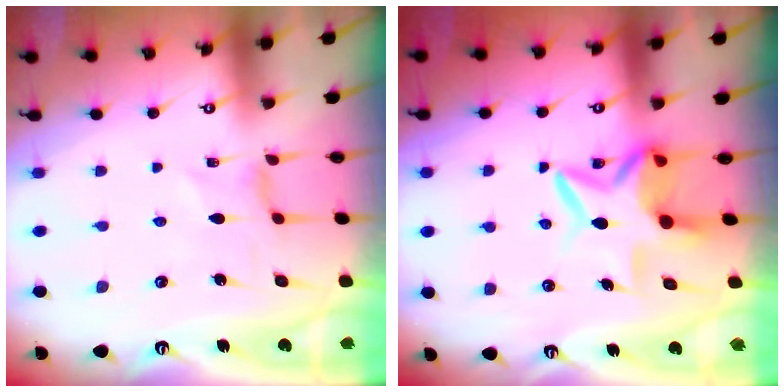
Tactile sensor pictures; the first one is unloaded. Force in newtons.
{"total": 9.8, "press": 9.7, "slide": 1.1}